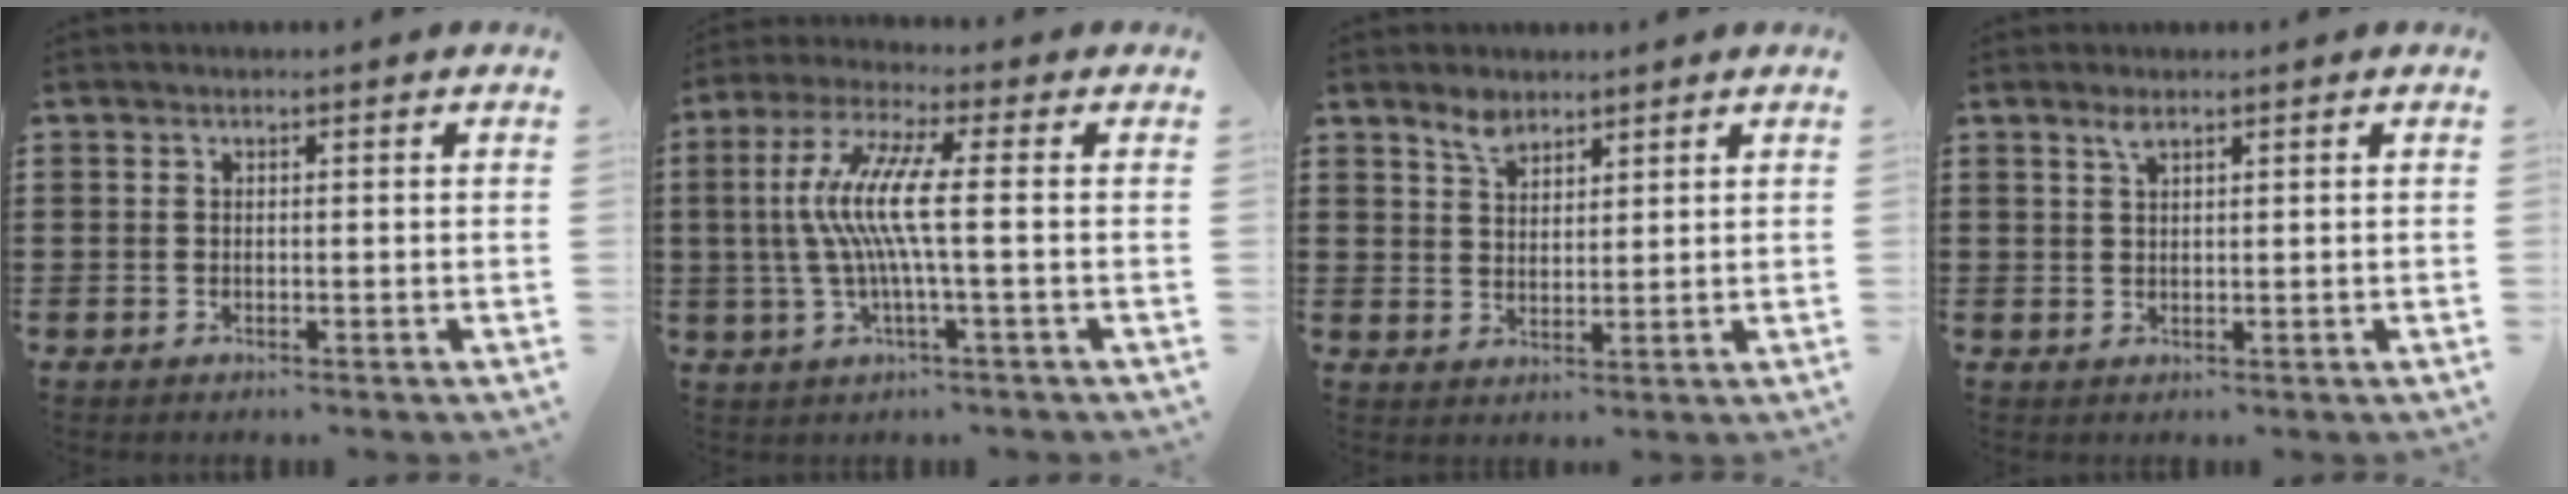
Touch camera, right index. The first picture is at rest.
{"total": 9.3, "force": [-0.4, 0.3, 9.3], "torque": [-0.205, -0.016, -0.021]}
{"total": 3.5, "force": [2.9, 1.7, 1.2], "torque": [-0.025, 0.001, 0.053]}
{"total": 1.6, "force": [1.1, 0.4, 1.1], "torque": [-0.024, 0.001, 0.019]}